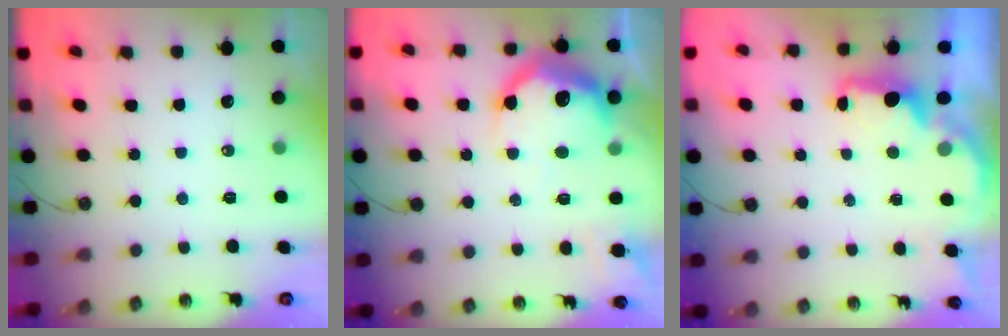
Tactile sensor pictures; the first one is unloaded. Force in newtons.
{"total": 19.4, "press": 19.4, "slide": 1.1}
{"total": 2.5, "press": 2.4, "slide": 0.8}